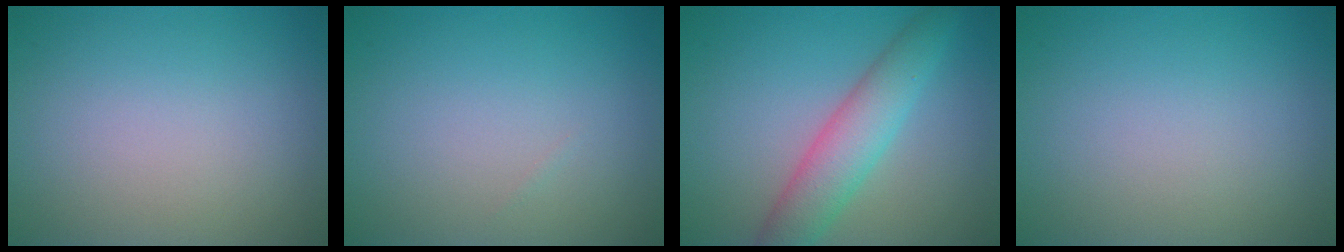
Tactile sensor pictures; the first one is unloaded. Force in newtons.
{"total": 0.0}
{"total": 4.8, "press": 4.8, "slide": 0.3}
{"total": 0.0}